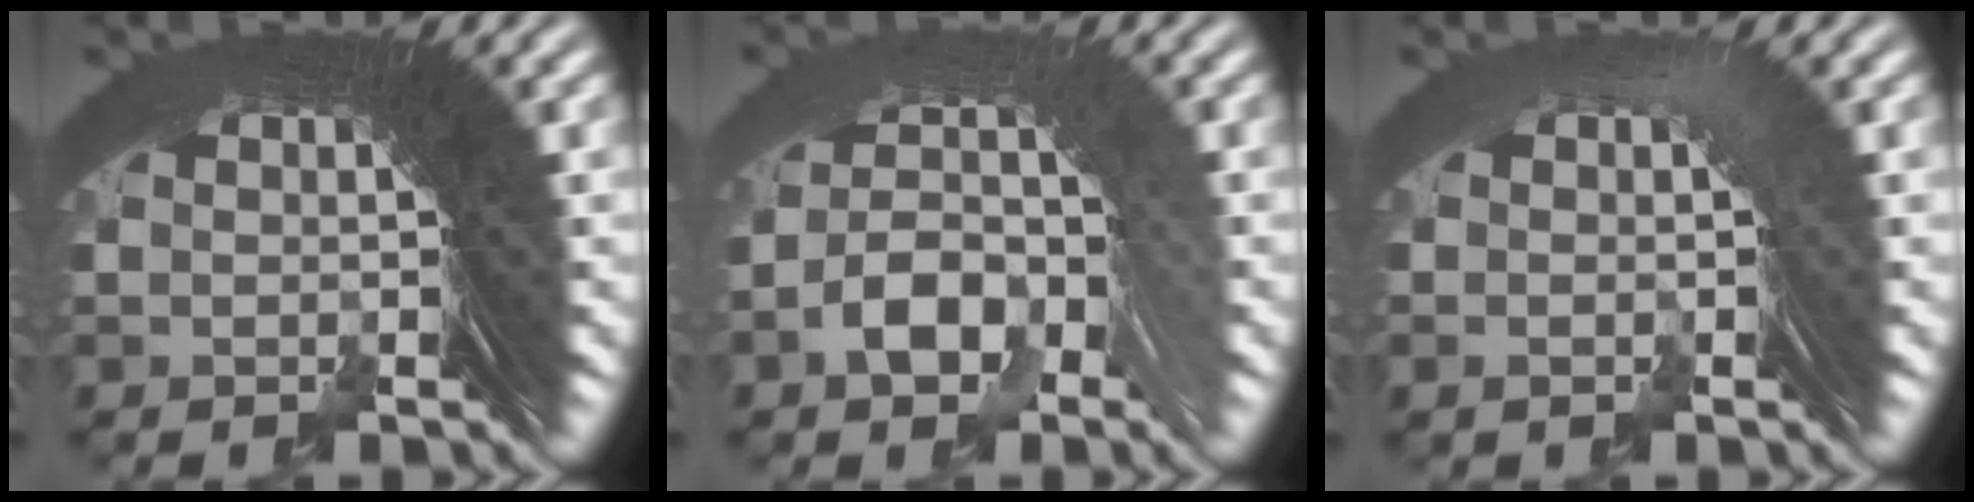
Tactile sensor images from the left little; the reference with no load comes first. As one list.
[{"total": 3.6, "force": [-0.3, 2.2, 2.9], "torque": [-0.067, 0.000, 0.000]}, {"total": 0.7, "force": [-0.7, 0.0, 0.0], "torque": [0.018, 0.009, -0.015]}]